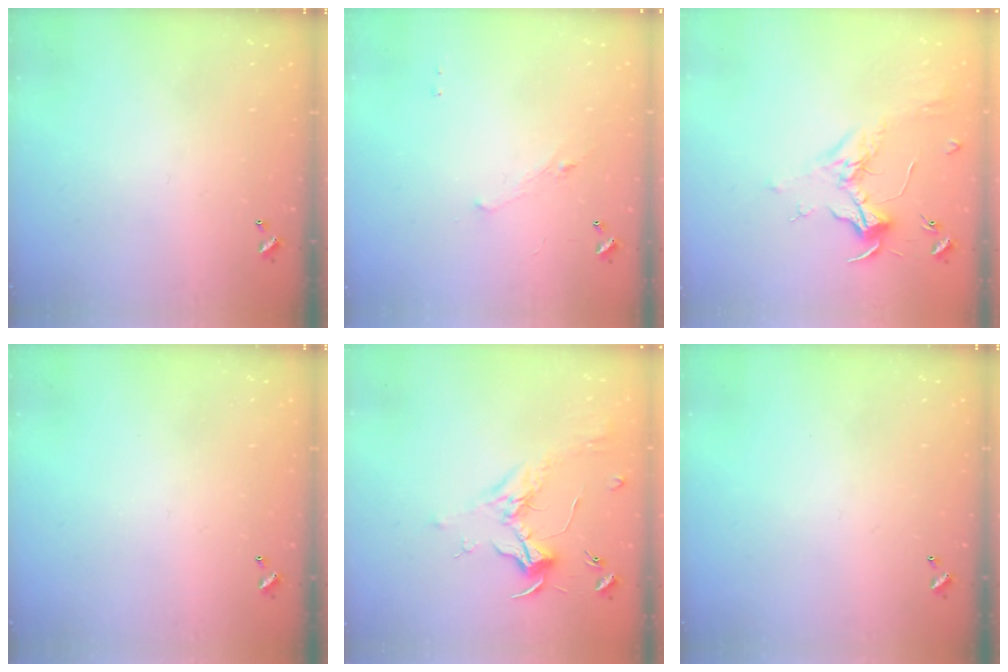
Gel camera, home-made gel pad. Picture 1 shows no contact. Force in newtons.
{"total": 1.3, "press": 1.2, "slide": 0.6}
{"total": 1.8, "press": 1.7, "slide": 0.7}
{"total": 0.0}
{"total": 1.8, "press": 1.6, "slide": 0.7}
{"total": 0.0}